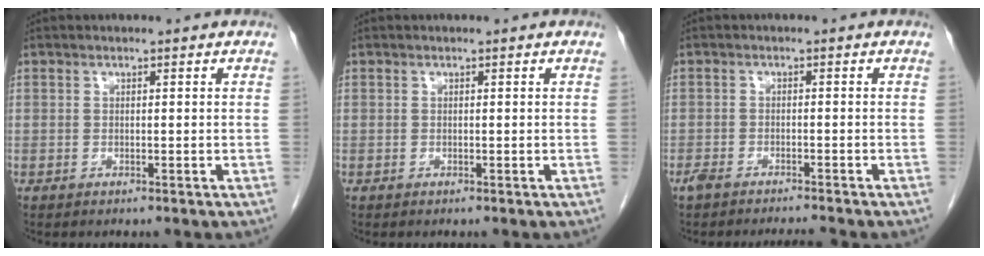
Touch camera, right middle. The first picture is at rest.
{"total": 0.0}
{"total": 4.3, "force": [-4.0, 0.0, 1.7], "torque": [-0.030, -0.005, -0.064]}